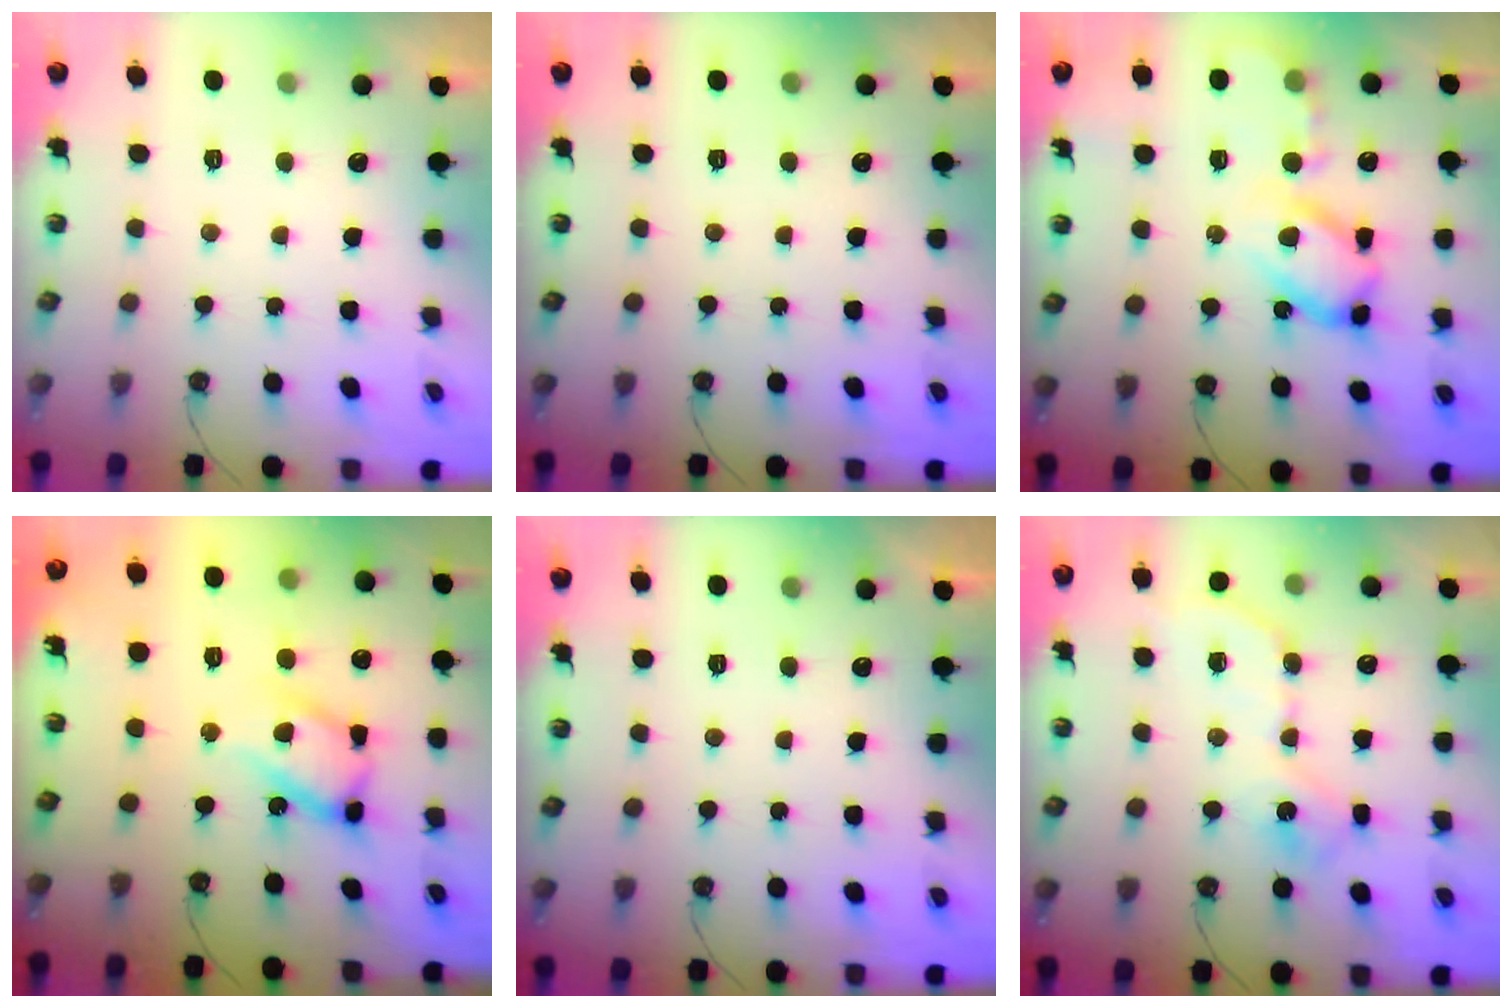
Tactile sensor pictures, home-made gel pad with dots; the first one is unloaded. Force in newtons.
{"total": 0.0}
{"total": 14.9, "press": 14.8, "slide": 1.4}
{"total": 15.3, "press": 15.2, "slide": 1.5}
{"total": 0.0}
{"total": 11.3, "press": 11.3, "slide": 0.4}